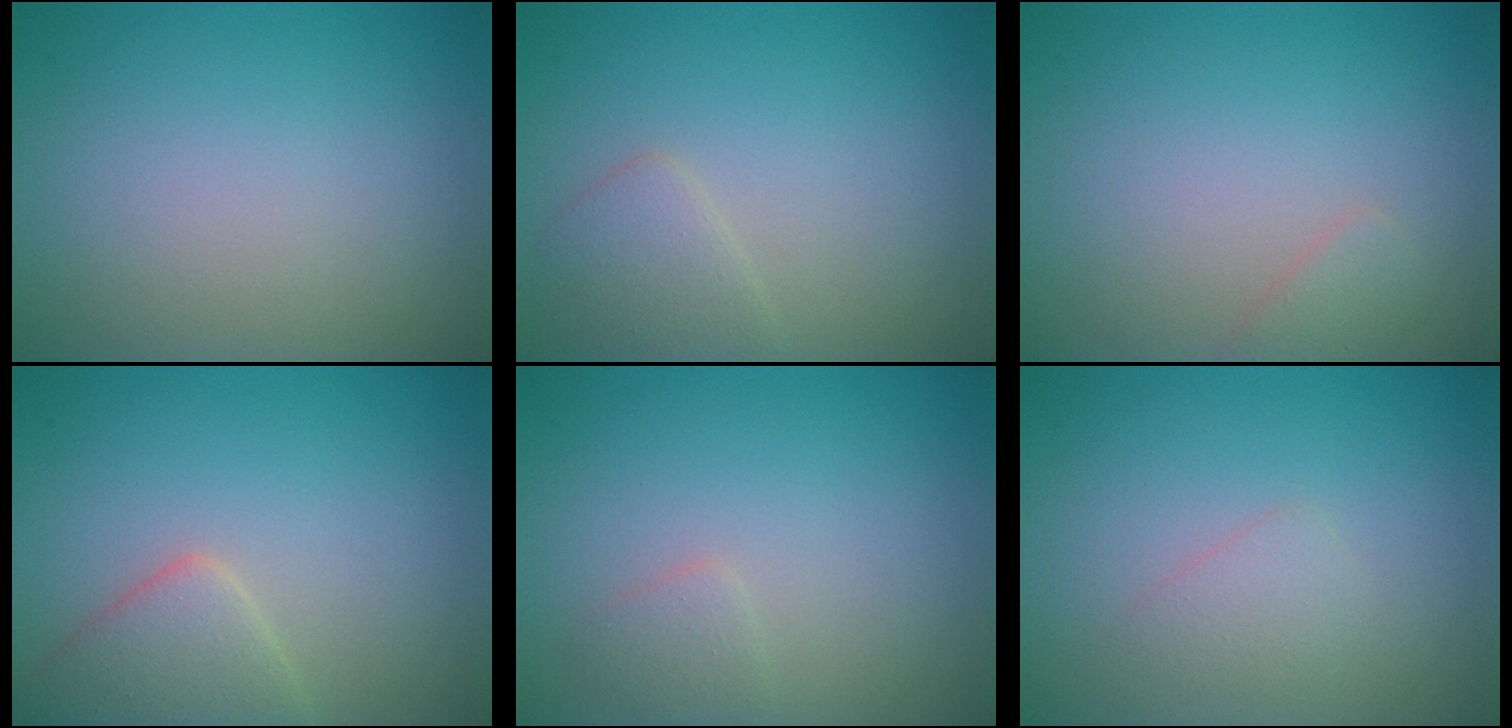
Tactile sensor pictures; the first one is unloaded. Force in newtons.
{"total": 2.0, "press": 2.0, "slide": 0.0}
{"total": 0.9, "press": 0.9, "slide": 0.1}
{"total": 3.3, "press": 3.3, "slide": 0.1}
{"total": 1.1, "press": 1.1, "slide": 0.1}
{"total": 1.3, "press": 1.3, "slide": 0.0}